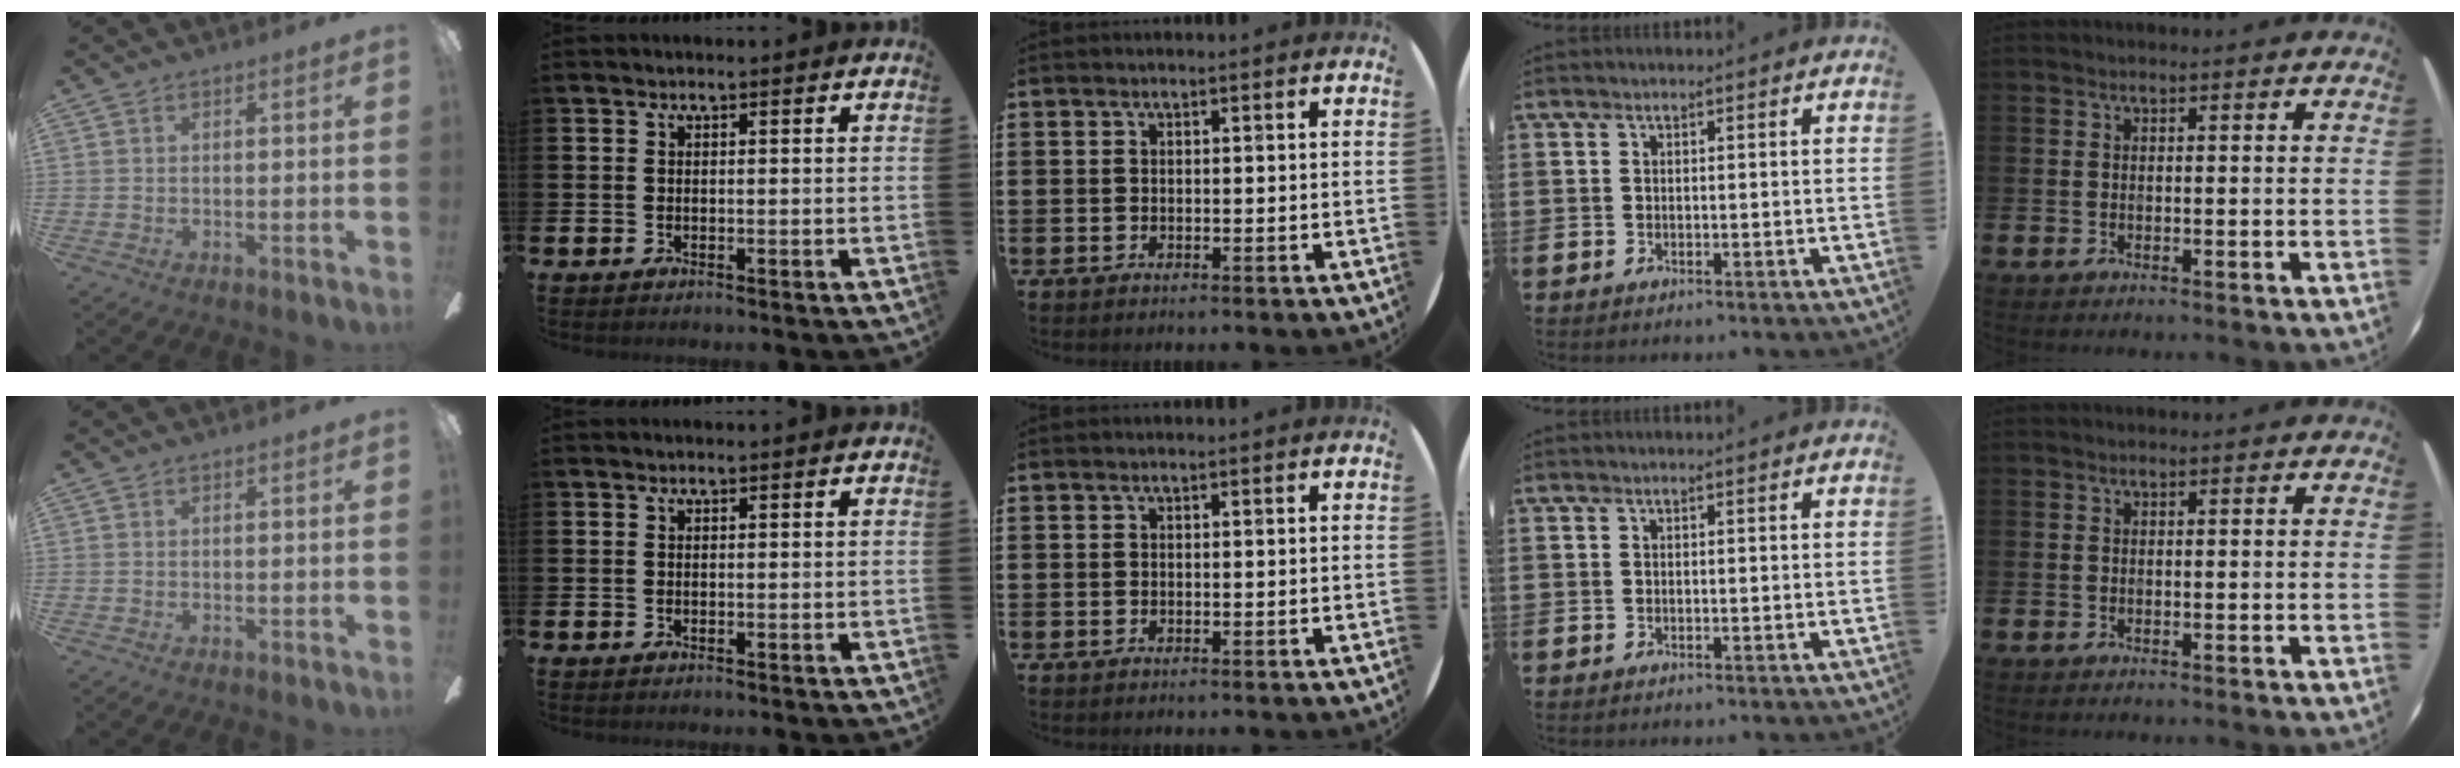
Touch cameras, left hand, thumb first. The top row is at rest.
{}